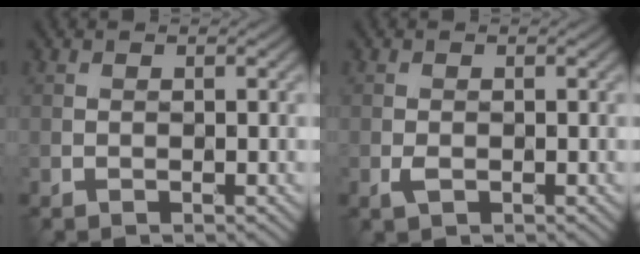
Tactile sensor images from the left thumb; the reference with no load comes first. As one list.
[{"total": 1.0, "force": [-0.3, 0.6, 0.8], "torque": [-0.019, -0.001, -0.007]}]